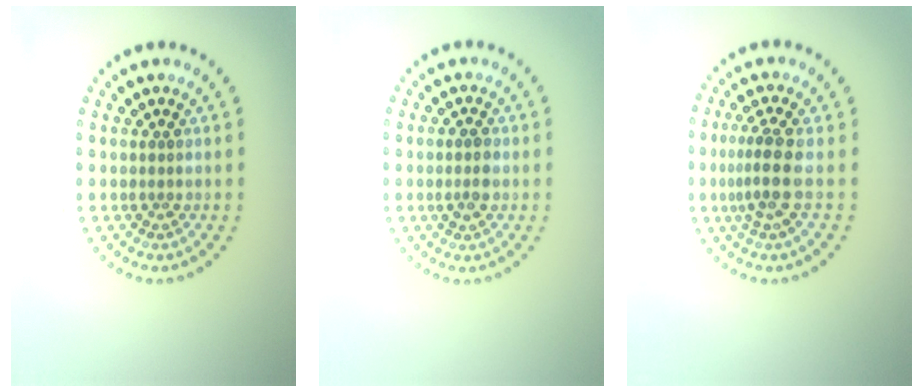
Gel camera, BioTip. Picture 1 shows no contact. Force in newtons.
{"total": 1.5, "press": 1.5, "slide": 0.1}
{"total": 2.8, "press": 2.1, "slide": 1.9}